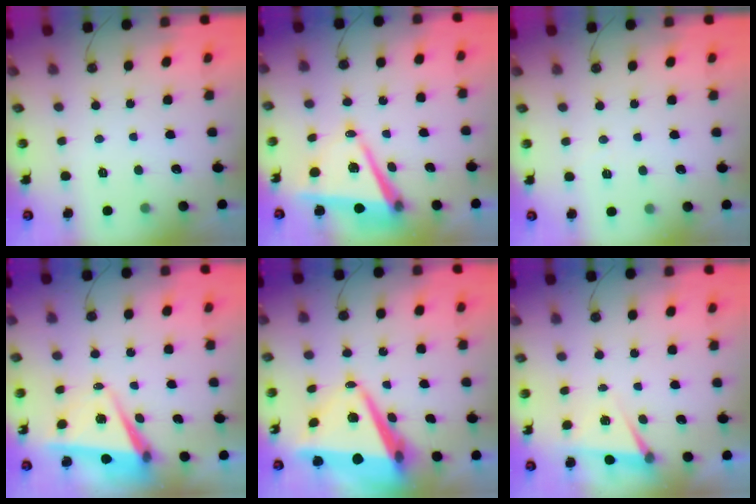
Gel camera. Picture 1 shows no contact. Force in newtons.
{"total": 9.4, "press": 8.5, "slide": 3.8}
{"total": 2.6, "press": 2.5, "slide": 0.8}
{"total": 5.9, "press": 4.7, "slide": 3.6}
{"total": 12.9, "press": 12.5, "slide": 3.0}
{"total": 5.0, "press": 2.3, "slide": 4.4}